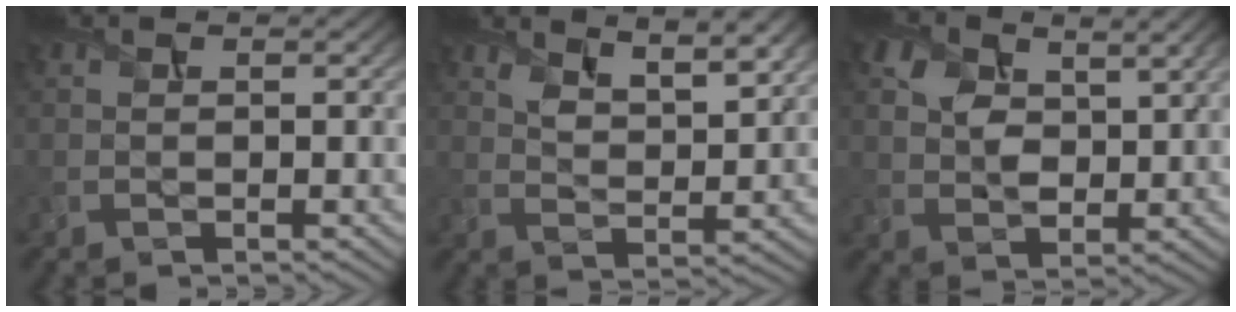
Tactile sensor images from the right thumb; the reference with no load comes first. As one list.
[{"total": 7.9, "force": [5.7, 2.6, 4.9], "torque": [-0.087, -0.007, 0.099]}, {"total": 6.6, "force": [3.1, 3.9, 4.4], "torque": [-0.100, 0.001, 0.058]}]